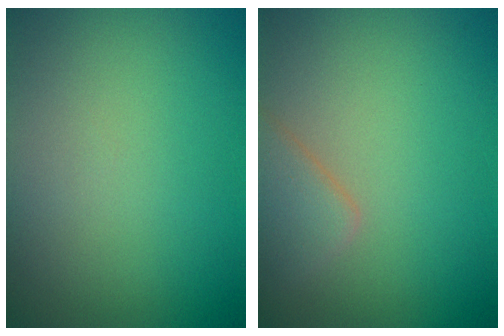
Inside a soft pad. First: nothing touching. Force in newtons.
{"total": 2.3, "press": 2.3, "slide": 0.1}